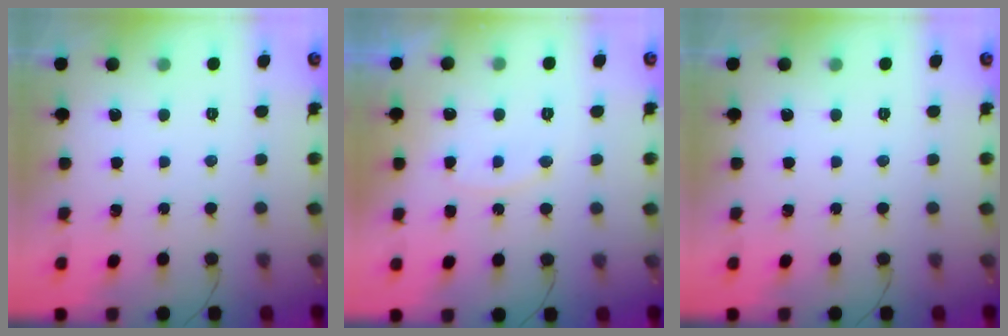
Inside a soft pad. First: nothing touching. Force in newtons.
{"total": 7.0, "press": 7.0, "slide": 0.2}
{"total": 0.0}